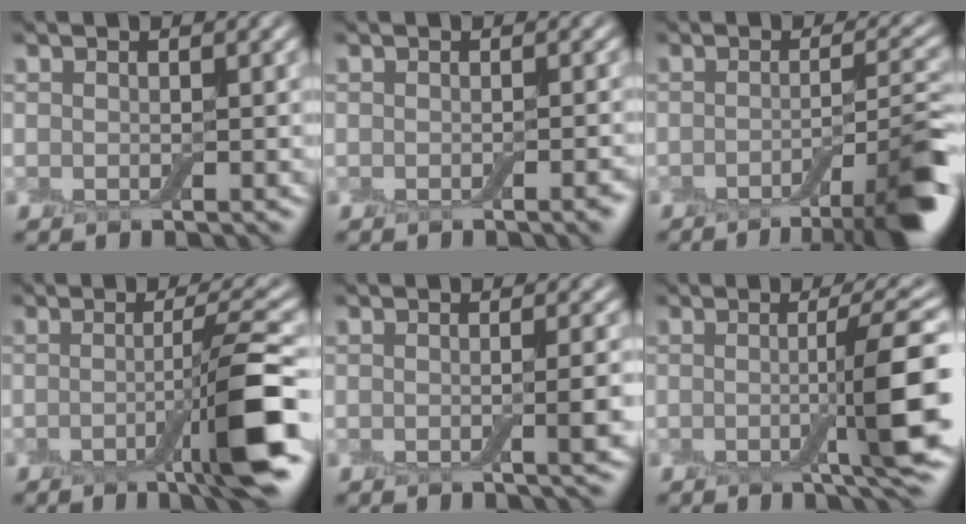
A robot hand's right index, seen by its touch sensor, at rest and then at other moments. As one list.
[{"total": 1.1, "force": [-0.6, 0.1, 0.9], "torque": [-0.012, 0.000, -0.008]}, {"total": 7.5, "force": [-3.9, 1.3, 6.2], "torque": [-0.074, 0.007, -0.060]}, {"total": 6.9, "force": [-1.9, 0.7, 6.6], "torque": [-0.096, 0.005, -0.038]}, {"total": 2.4, "force": [-0.4, 0.3, 2.4], "torque": [-0.031, -0.001, -0.007]}, {"total": 6.5, "force": [-0.6, 0.7, 6.4], "torque": [-0.093, 0.001, -0.008]}]